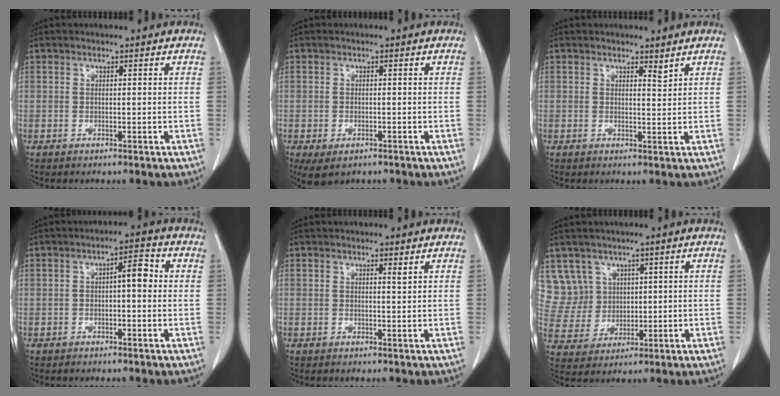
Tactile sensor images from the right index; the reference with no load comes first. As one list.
[{"total": 4.5, "force": [-2.7, 2.4, 2.7], "torque": [-0.051, -0.010, -0.037]}, {"total": 1.2, "force": [1.1, 0.1, 0.5], "torque": [-0.010, -0.010, 0.018]}, {"total": 3.9, "force": [0.1, 1.2, 3.7], "torque": [-0.055, 0.018, -0.001]}, {"total": 0.8, "force": [0.5, -0.1, 0.6], "torque": [-0.014, -0.005, 0.009]}, {"total": 7.4, "force": [3.5, 6.5, -0.1], "torque": [-0.001, 0.024, 0.086]}]